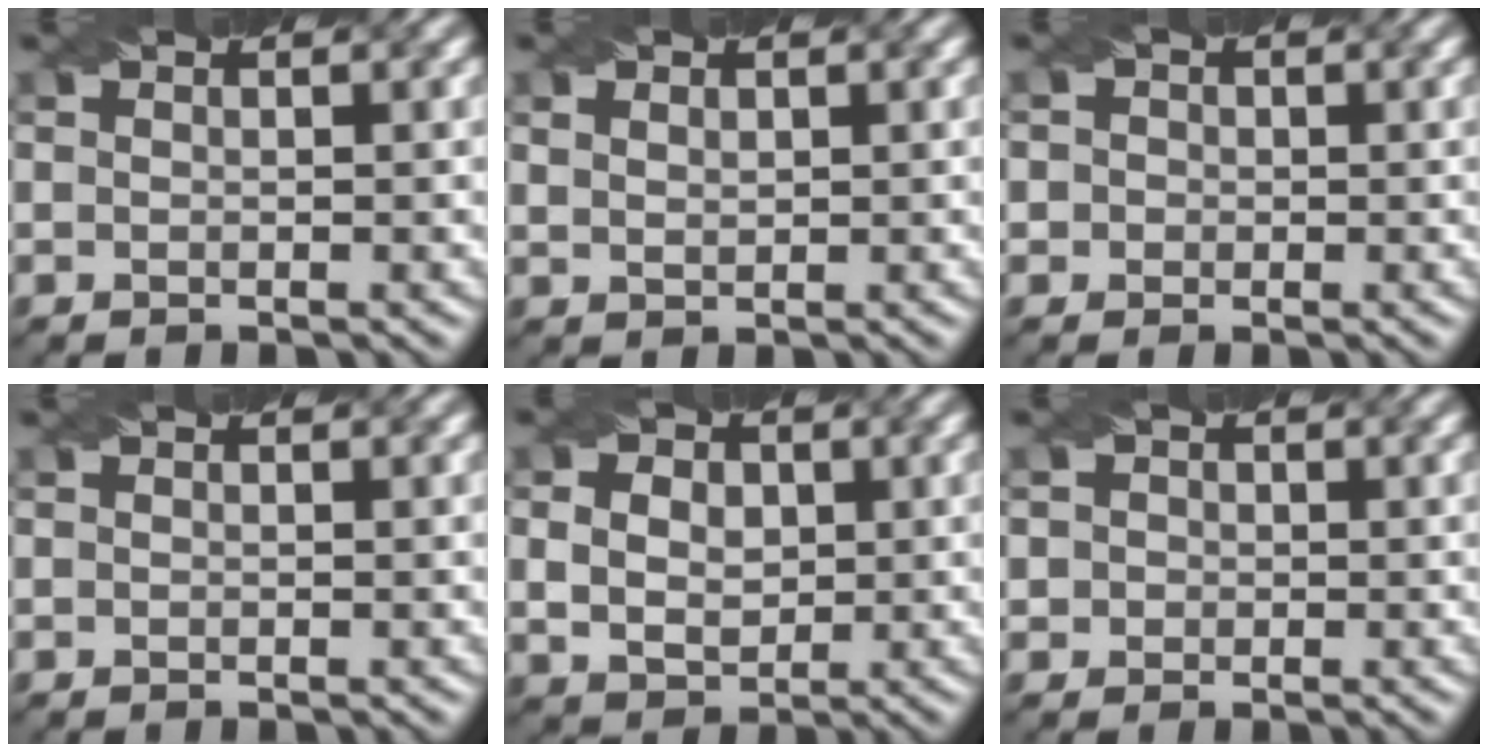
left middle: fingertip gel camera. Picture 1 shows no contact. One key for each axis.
{"total": 1.2, "fx": 0.7, "fy": 0.7, "fz": 0.7, "tx": -0.015, "ty": 0.001, "tz": 0.019}
{"total": 2.4, "fx": 0.7, "fy": 2.2, "fz": 0.8, "tx": 0.005, "ty": 0.017, "tz": -0.001}
{"total": 0.0}
{"total": 5.2, "fx": 1.2, "fy": 3.9, "fz": 3.2, "tx": -0.064, "ty": 0.014, "tz": 0.013}
{"total": 2.4, "fx": 0.7, "fy": 2.1, "fz": 0.8, "tx": 0.000, "ty": 0.014, "tz": 0.006}